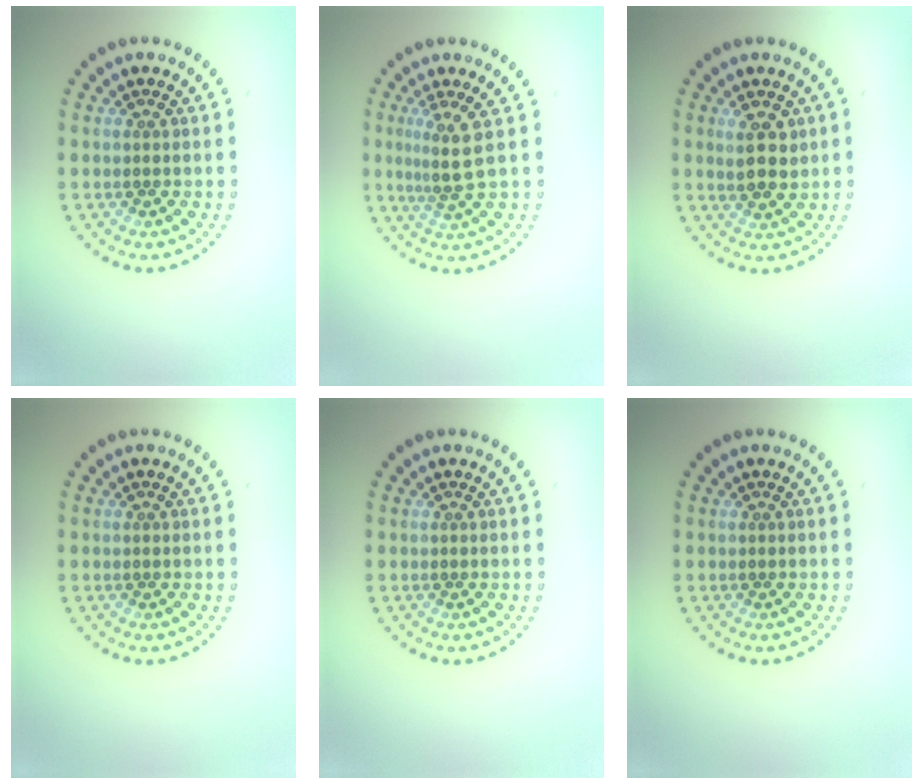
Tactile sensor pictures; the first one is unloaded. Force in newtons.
{"total": 2.9, "press": 2.0, "slide": 2.1}
{"total": 2.7, "press": 2.6, "slide": 0.7}
{"total": 0.0}
{"total": 0.0}
{"total": 0.0}